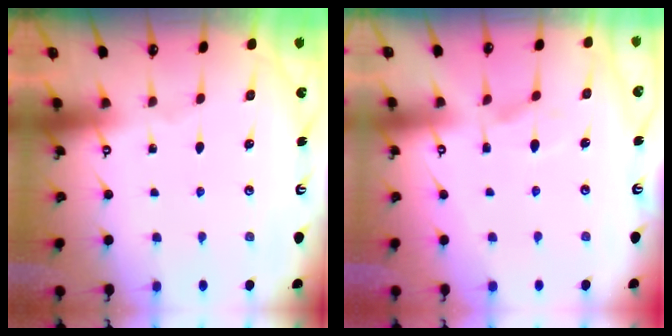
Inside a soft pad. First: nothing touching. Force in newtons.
{"total": 6.7, "press": 6.6, "slide": 1.1}